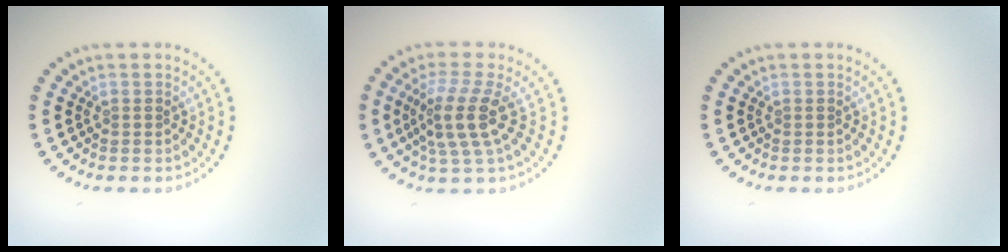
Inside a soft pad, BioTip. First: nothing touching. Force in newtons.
{"total": 4.0, "press": 3.2, "slide": 2.3}
{"total": 0.0}